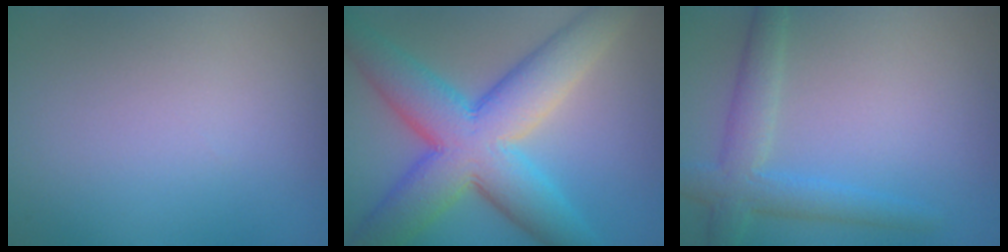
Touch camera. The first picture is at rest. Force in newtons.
{"total": 11.1, "press": 11.1, "slide": 0.3}
{"total": 3.8, "press": 3.8, "slide": 0.1}